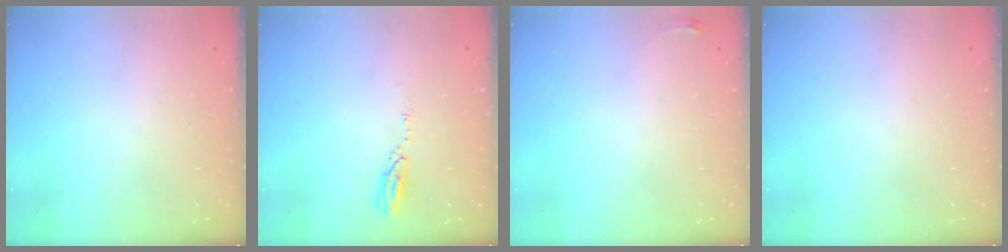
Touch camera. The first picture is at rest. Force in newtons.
{"total": 3.8, "press": 3.8, "slide": 0.2}
{"total": 2.6, "press": 2.6, "slide": 0.6}
{"total": 12.1, "press": 3.1, "slide": 11.7}